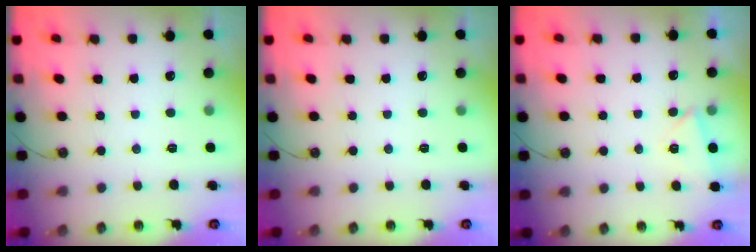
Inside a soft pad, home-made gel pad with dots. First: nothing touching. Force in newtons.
{"total": 0.0}
{"total": 3.9, "press": 2.7, "slide": 2.8}